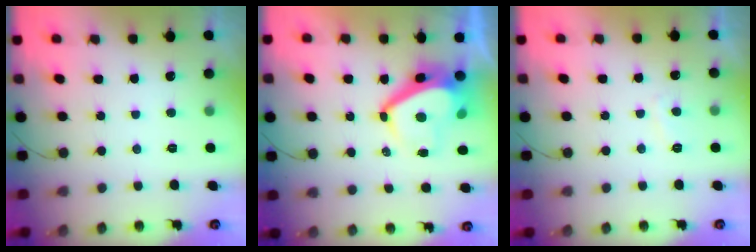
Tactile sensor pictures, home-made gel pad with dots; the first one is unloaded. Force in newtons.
{"total": 7.2, "press": 7.2, "slide": 1.1}
{"total": 2.4, "press": 2.3, "slide": 0.7}